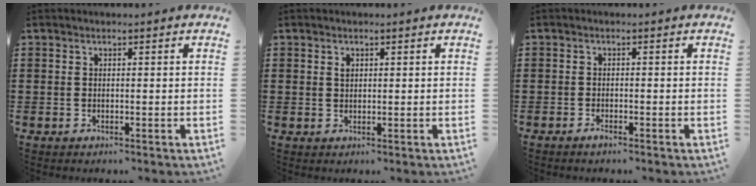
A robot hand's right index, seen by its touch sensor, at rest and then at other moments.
{"total": 1.0, "force": [0.5, 0.6, 0.6], "torque": [-0.014, 0.003, 0.009]}
{"total": 1.0, "force": [-0.9, 0.0, 0.5], "torque": [-0.012, -0.008, -0.015]}